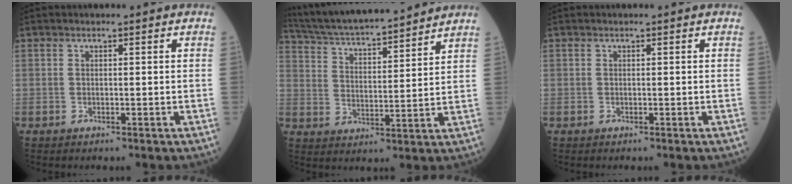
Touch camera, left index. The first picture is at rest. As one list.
[{"total": 18.6, "force": [17.0, 1.5, 7.4], "torque": [-0.131, 0.023, 0.272]}, {"total": 0.0}]